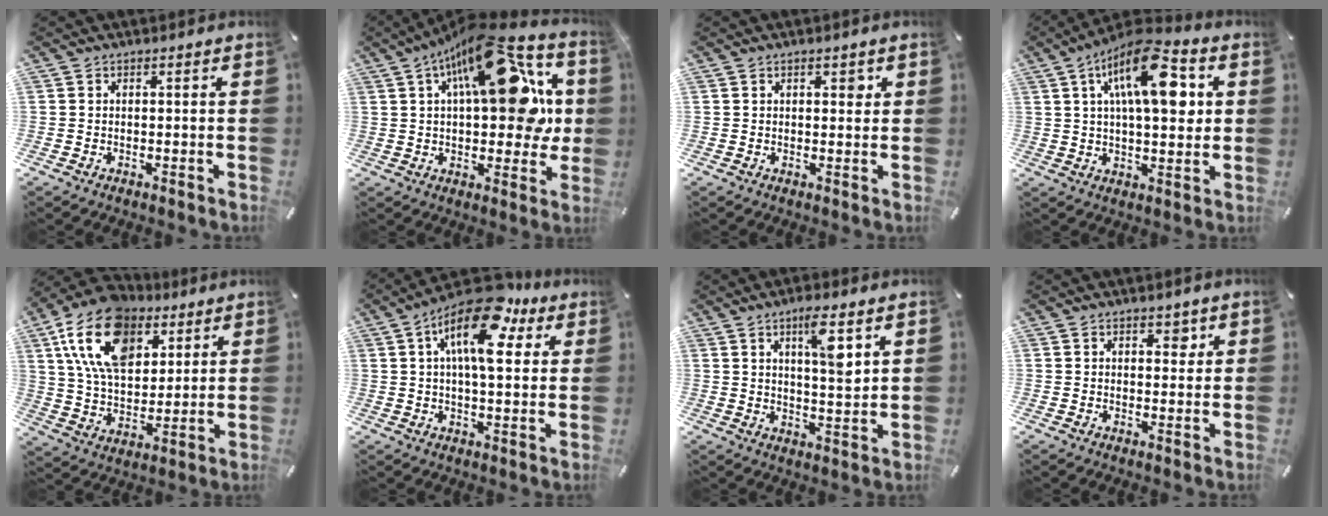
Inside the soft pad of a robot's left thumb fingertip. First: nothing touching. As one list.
[{"total": 22.3, "force": [8.0, 10.4, 18.0], "torque": [-0.267, -0.040, 0.129]}, {"total": 2.1, "force": [0.9, 1.2, 1.5], "torque": [-0.016, -0.002, 0.011]}, {"total": 17.7, "force": [6.1, 7.9, 14.7], "torque": [-0.227, -0.009, 0.094]}, {"total": 18.1, "force": [8.9, 11.3, 11.0], "torque": [-0.221, -0.020, 0.160]}, {"total": 17.0, "force": [7.7, 7.7, 13.1], "torque": [-0.213, -0.028, 0.125]}, {"total": 8.5, "force": [4.5, 1.9, 6.9], "torque": [-0.105, -0.024, 0.068]}, {"total": 2.8, "force": [1.5, 1.8, 1.6], "torque": [-0.010, -0.006, 0.019]}]